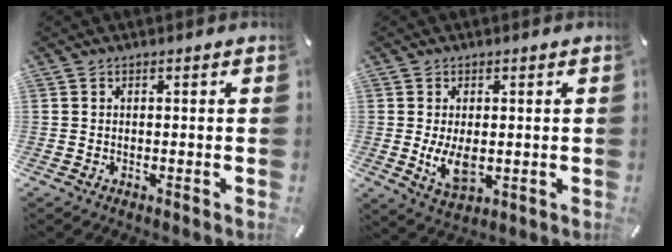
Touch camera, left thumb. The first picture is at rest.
{"total": 6.8, "force": [-0.2, 4.0, 5.5], "torque": [-0.115, -0.004, -0.004]}